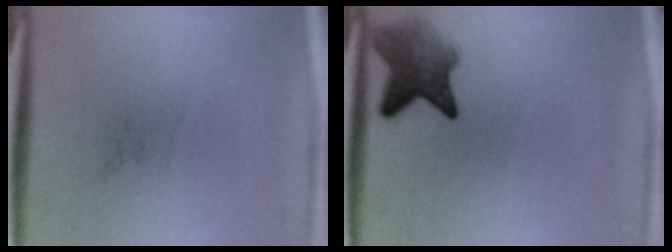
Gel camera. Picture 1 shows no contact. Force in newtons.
{"total": 5.0}